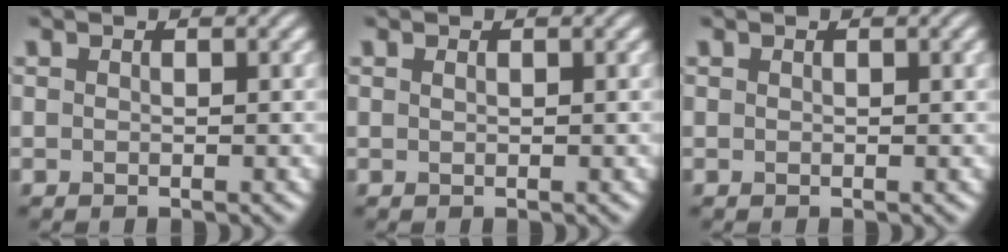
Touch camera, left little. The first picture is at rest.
{"total": 0.0}
{"total": 0.7, "force": [0.4, 0.2, 0.6], "torque": [-0.009, 0.002, 0.006]}